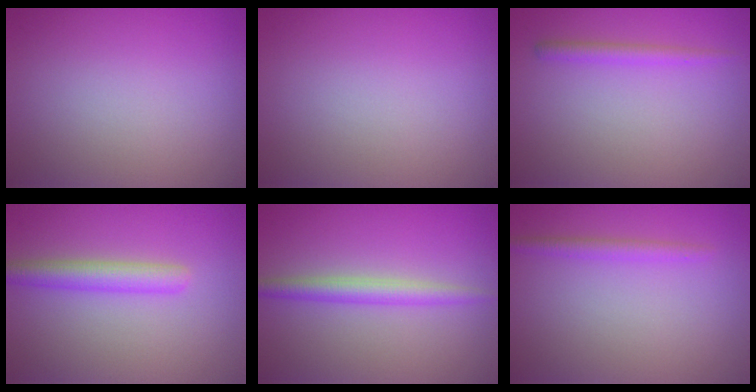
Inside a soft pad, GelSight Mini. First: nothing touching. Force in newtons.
{"total": 0.0}
{"total": 1.4, "press": 1.4, "slide": 0.1}
{"total": 3.0, "press": 3.0, "slide": 0.1}
{"total": 2.5, "press": 2.5, "slide": 0.1}
{"total": 1.5, "press": 1.5, "slide": 0.2}